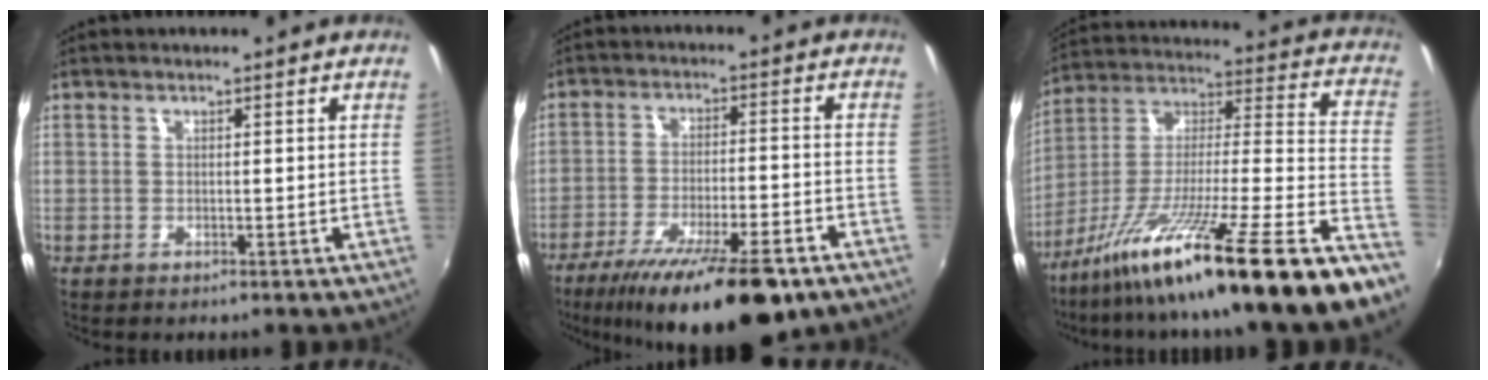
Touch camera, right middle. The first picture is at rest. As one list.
[{"total": 18.7, "force": [-13.1, 4.3, 12.7], "torque": [-0.226, -0.042, -0.203]}, {"total": 26.0, "force": [-17.6, -1.4, 19.0], "torque": [-0.266, -0.036, -0.297]}]